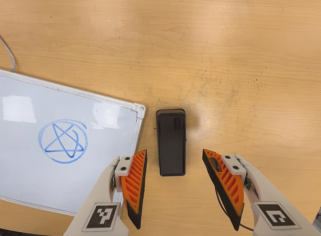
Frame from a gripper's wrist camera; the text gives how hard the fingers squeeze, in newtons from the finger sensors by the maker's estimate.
{"total": 0.0}